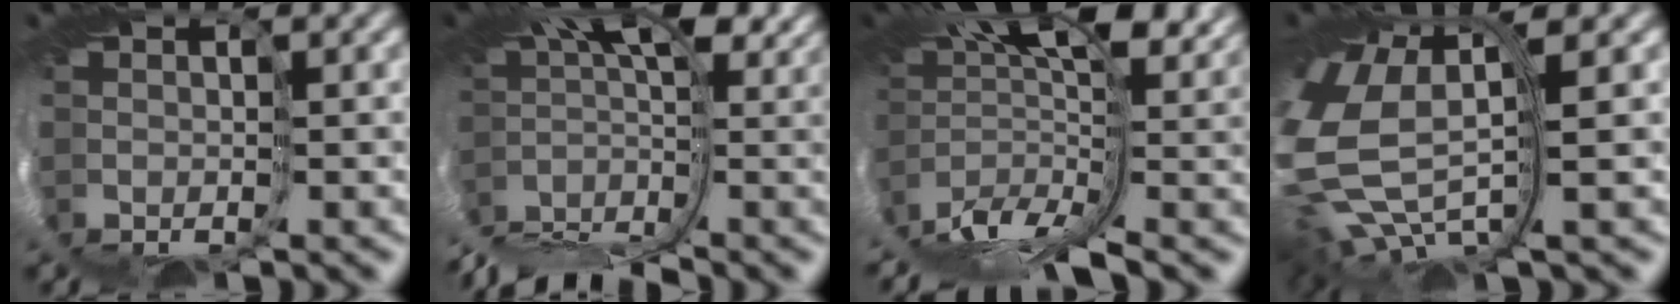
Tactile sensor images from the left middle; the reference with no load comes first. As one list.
[{"total": 6.5, "force": [-4.0, 1.7, 4.8], "torque": [-0.082, 0.007, -0.091]}, {"total": 10.5, "force": [-0.6, 3.8, 9.7], "torque": [-0.186, 0.002, -0.013]}, {"total": 9.4, "force": [0.3, 5.1, 7.9], "torque": [-0.216, -0.033, 0.023]}]